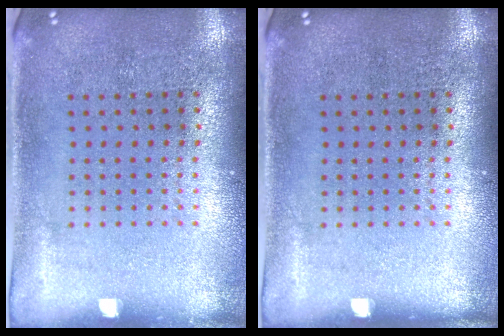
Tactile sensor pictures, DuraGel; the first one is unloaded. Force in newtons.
{"total": 0.0}